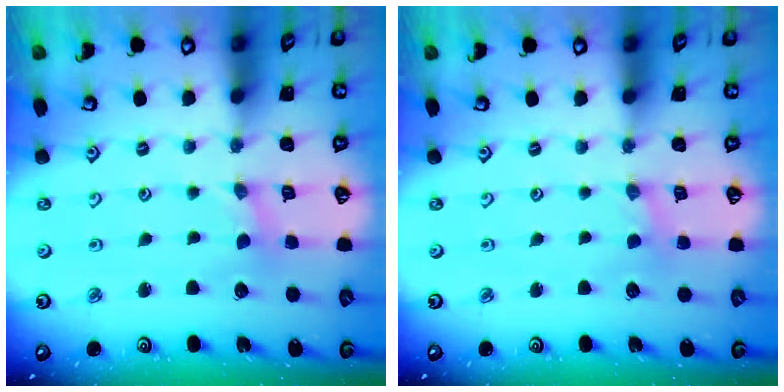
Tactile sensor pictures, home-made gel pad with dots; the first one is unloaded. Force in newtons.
{"total": 0.6, "press": 0.6, "slide": 0.1}